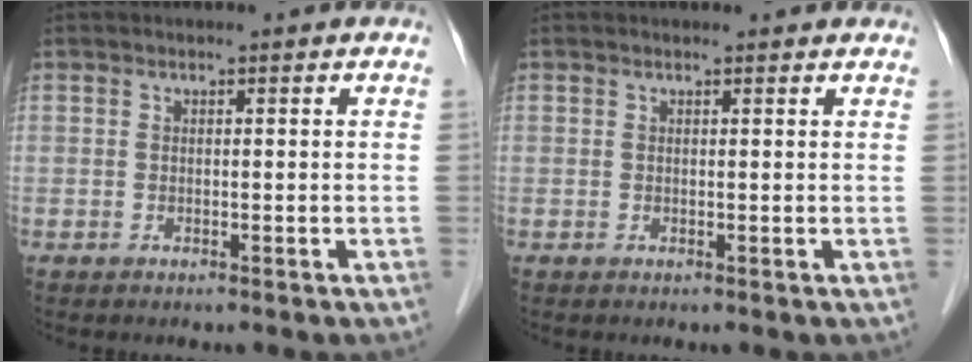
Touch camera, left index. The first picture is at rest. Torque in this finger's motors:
{"motor_torque": [0.03, -0.12, -0.14, -0.01]}